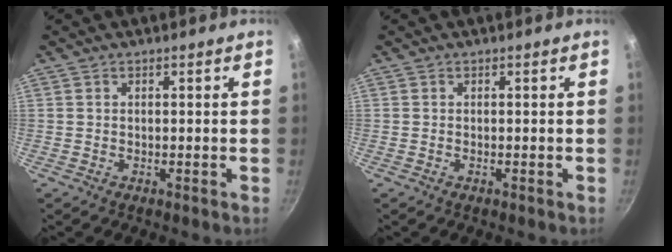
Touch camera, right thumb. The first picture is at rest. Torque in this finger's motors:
{"motor_torque": [-0.20, -0.41, 0.18, -0.07, 0.01]}